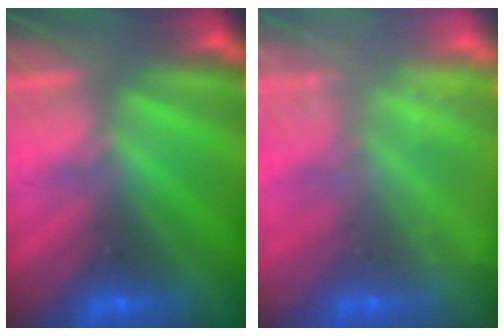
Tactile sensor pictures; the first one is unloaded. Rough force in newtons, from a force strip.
{"total": 2.4}